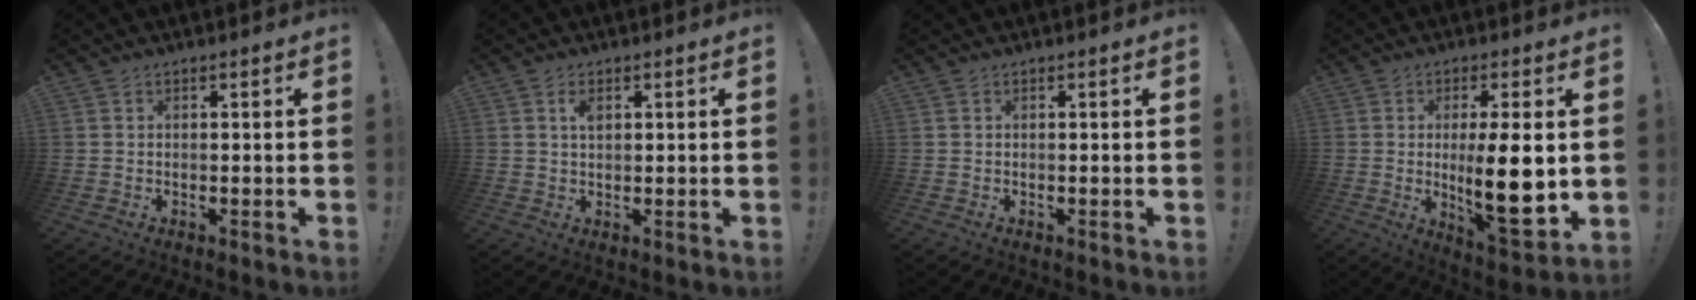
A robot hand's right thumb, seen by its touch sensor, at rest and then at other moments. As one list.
[{"total": 2.7, "force": [1.2, 1.4, 2.0], "torque": [-0.028, -0.004, 0.018]}, {"total": 0.0}, {"total": 15.4, "force": [0.2, 4.2, 14.8], "torque": [-0.239, -0.022, 0.000]}]